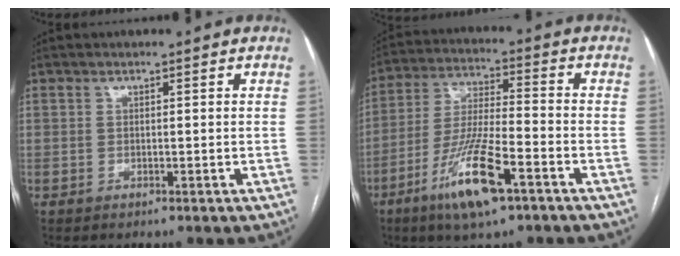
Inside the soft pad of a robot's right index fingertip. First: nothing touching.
{"total": 13.1, "force": [-7.0, 2.0, 10.9], "torque": [-0.219, -0.018, -0.127]}